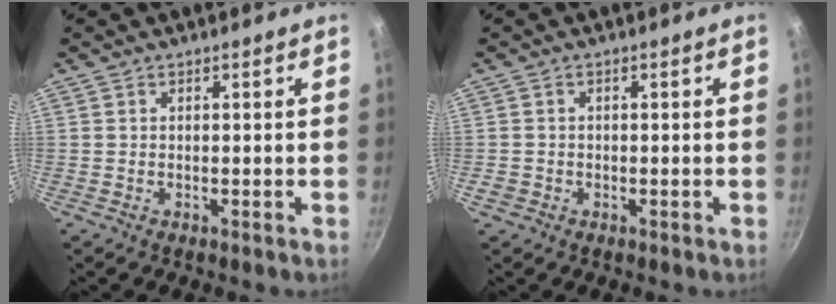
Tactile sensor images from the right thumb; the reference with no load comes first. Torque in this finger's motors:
{"motor_torque": [0.29, -0.39, 0.24, 0.11, -0.01]}